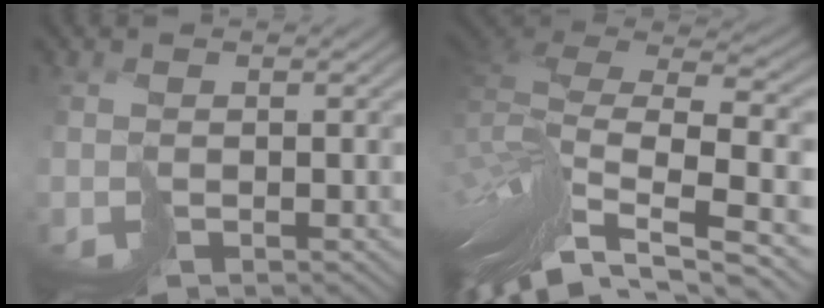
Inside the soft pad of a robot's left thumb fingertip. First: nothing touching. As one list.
[{"total": 14.1, "force": [-7.1, 5.6, 10.8], "torque": [-0.258, -0.006, -0.125]}]